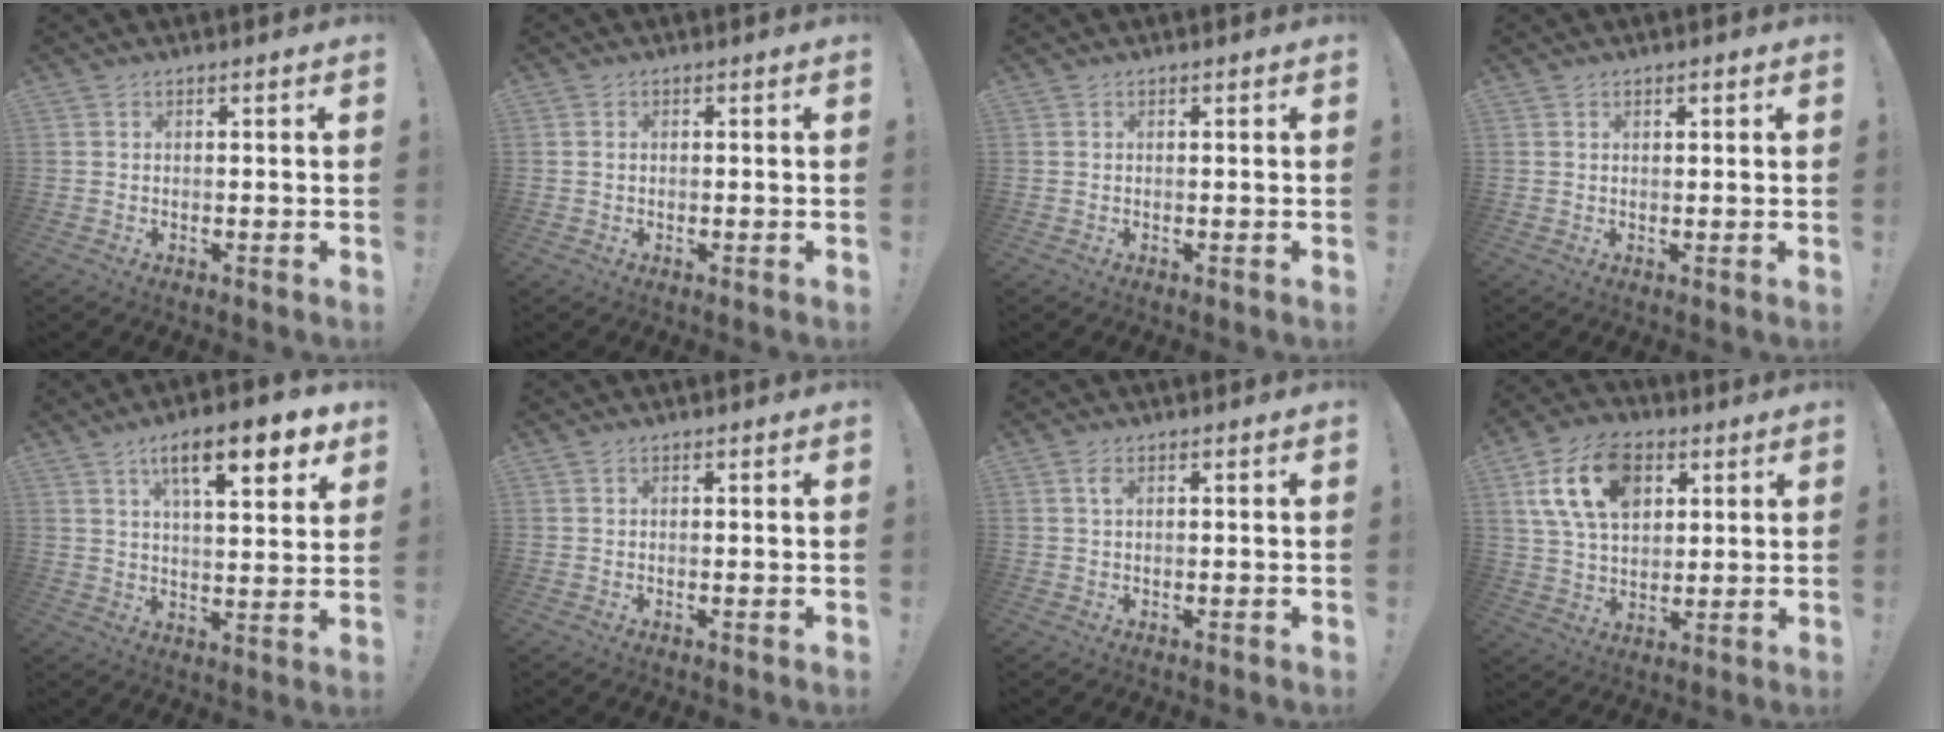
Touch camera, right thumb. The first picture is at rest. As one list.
[{"total": 0.7, "force": [0.2, 0.7, 0.2], "torque": [-0.006, 0.005, 0.003]}, {"total": 0.0}, {"total": 0.9, "force": [0.5, 0.4, 0.5], "torque": [-0.004, -0.002, 0.009]}, {"total": 14.4, "force": [7.4, 4.0, 11.8], "torque": [-0.179, -0.027, 0.112]}, {"total": 0.0}, {"total": 1.8, "force": [0.6, 0.7, 1.6], "torque": [-0.026, 0.000, 0.008]}, {"total": 17.4, "force": [6.9, 11.5, 11.1], "torque": [-0.196, -0.016, 0.129]}]